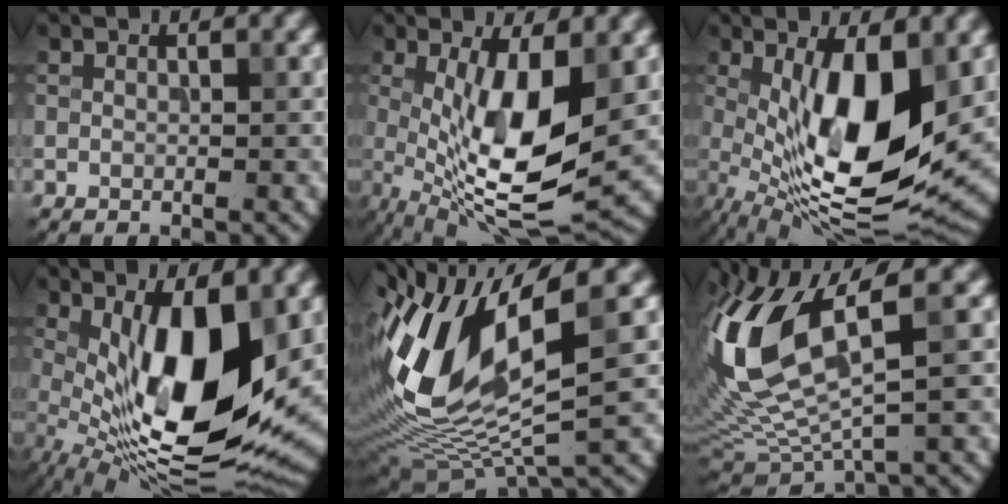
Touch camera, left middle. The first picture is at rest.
{"total": 9.9, "force": [0.2, 3.3, 9.3], "torque": [-0.170, -0.014, 0.008]}
{"total": 12.0, "force": [0.6, 4.4, 11.2], "torque": [-0.192, -0.019, 0.014]}
{"total": 13.5, "force": [0.9, 4.9, 12.5], "torque": [-0.207, -0.022, 0.016]}
{"total": 12.2, "force": [2.6, 4.5, 11.0], "torque": [-0.230, -0.003, 0.050]}
{"total": 11.7, "force": [3.0, 4.1, 10.6], "torque": [-0.243, -0.004, 0.065]}